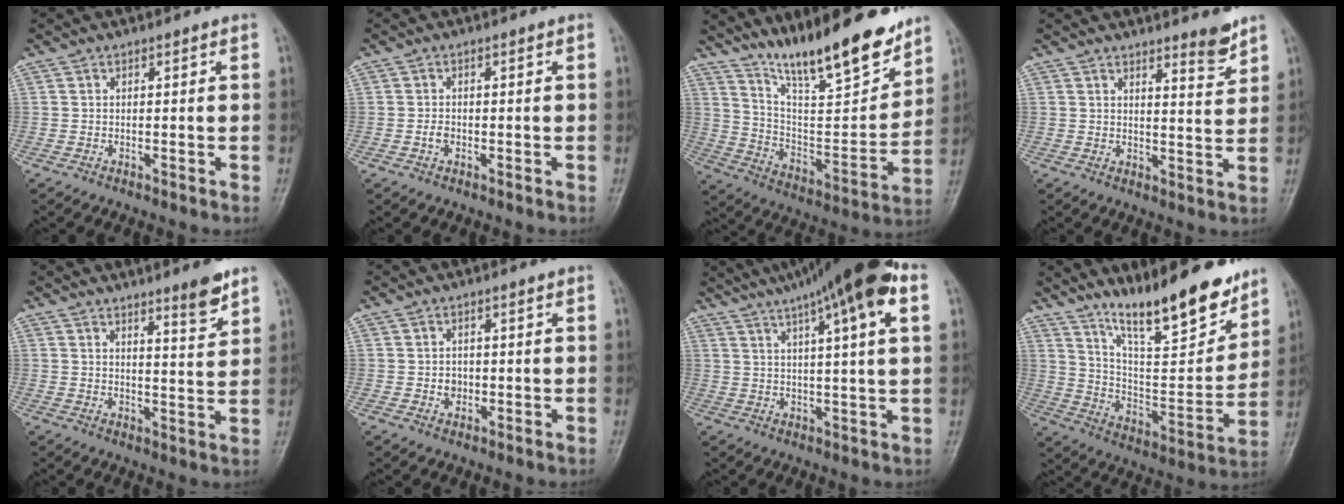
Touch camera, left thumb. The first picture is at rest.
{"total": 1.3, "force": [-0.4, 0.9, 0.8], "torque": [-0.013, 0.002, -0.008]}
{"total": 19.8, "force": [15.6, 3.8, 11.6], "torque": [-0.149, -0.091, 0.271]}
{"total": 4.4, "force": [3.7, 0.5, 2.3], "torque": [-0.025, -0.038, 0.054]}
{"total": 5.5, "force": [4.1, 0.6, 3.6], "torque": [-0.044, -0.037, 0.059]}
{"total": 2.2, "force": [-0.2, 1.9, 1.0], "torque": [-0.003, 0.004, -0.002]}
{"total": 18.3, "force": [9.7, 2.5, 15.3], "torque": [-0.241, 0.017, 0.141]}
{"total": 19.4, "force": [14.5, 4.7, 11.9], "torque": [-0.144, -0.091, 0.249]}